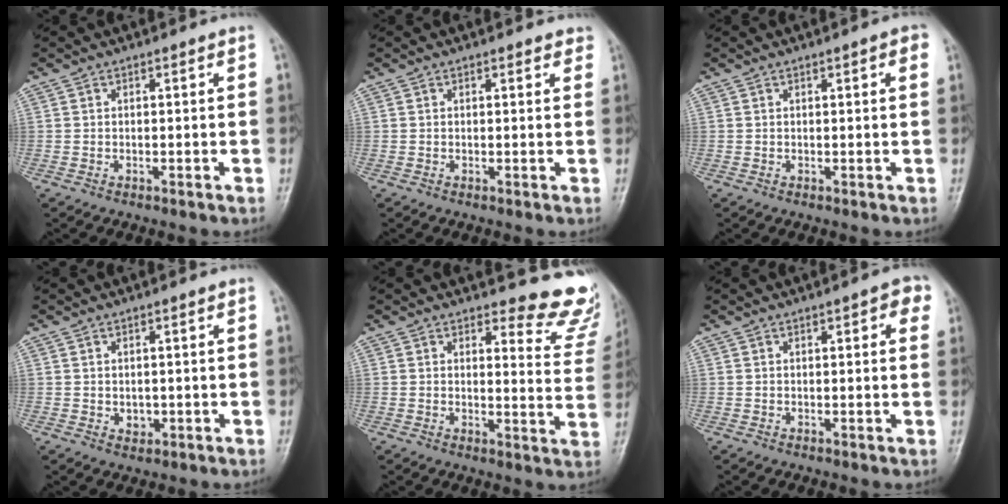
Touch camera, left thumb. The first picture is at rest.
{"total": 1.8, "force": [1.5, 0.8, 0.7], "torque": [0.007, -0.002, 0.010]}
{"total": 2.6, "force": [1.1, 0.7, 2.2], "torque": [-0.020, 0.001, 0.009]}
{"total": 1.7, "force": [0.1, 1.4, 1.0], "torque": [-0.011, -0.002, 0.006]}
{"total": 11.4, "force": [10.7, 3.2, 2.6], "torque": [0.010, -0.112, 0.094]}
{"total": 3.8, "force": [1.7, 1.4, 3.2], "torque": [-0.025, 0.000, 0.012]}